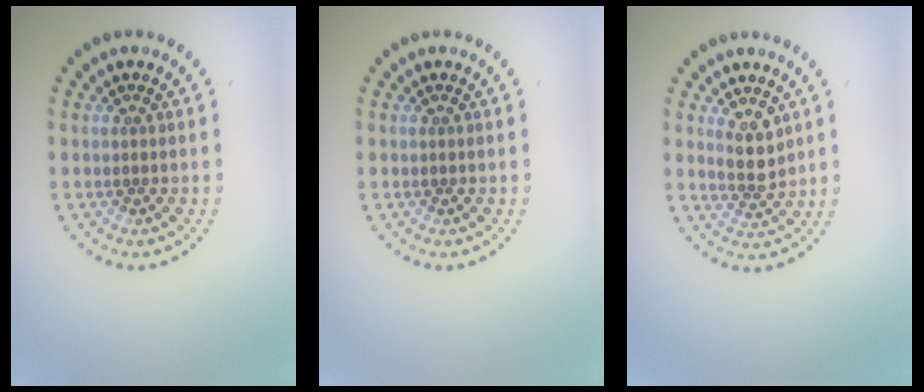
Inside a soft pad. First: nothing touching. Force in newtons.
{"total": 0.0}
{"total": 2.4, "press": 2.1, "slide": 1.0}